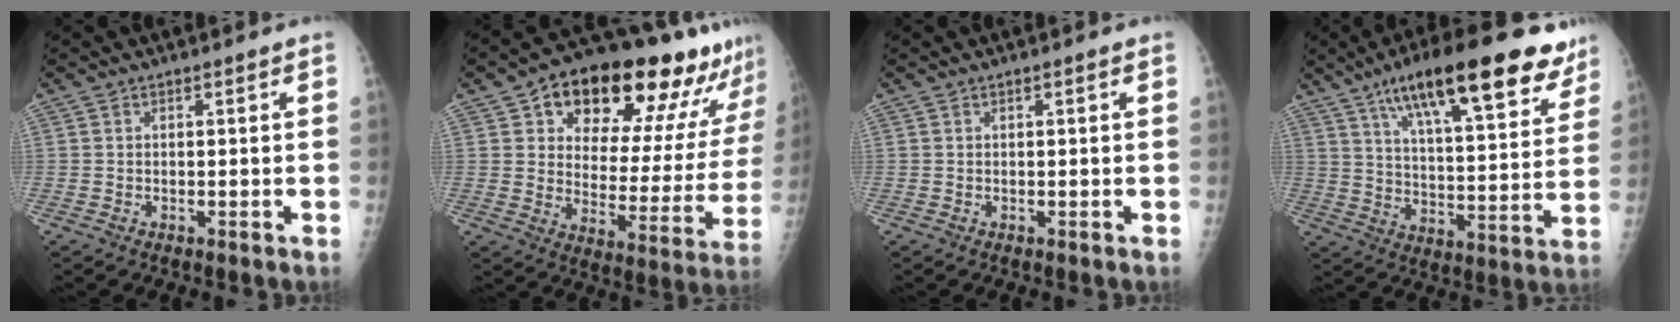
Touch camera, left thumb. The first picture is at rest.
{"total": 24.7, "force": [15.9, 11.4, 15.1], "torque": [-0.167, -0.046, 0.223]}
{"total": 0.0}
{"total": 24.2, "force": [15.0, 7.3, 17.5], "torque": [-0.229, -0.034, 0.230]}